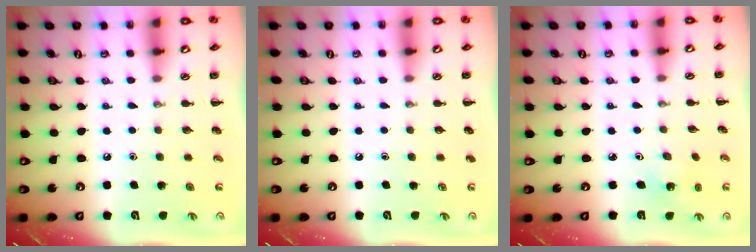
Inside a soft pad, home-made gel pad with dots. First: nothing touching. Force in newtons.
{"total": 0.0}
{"total": 2.1, "press": 1.9, "slide": 0.7}